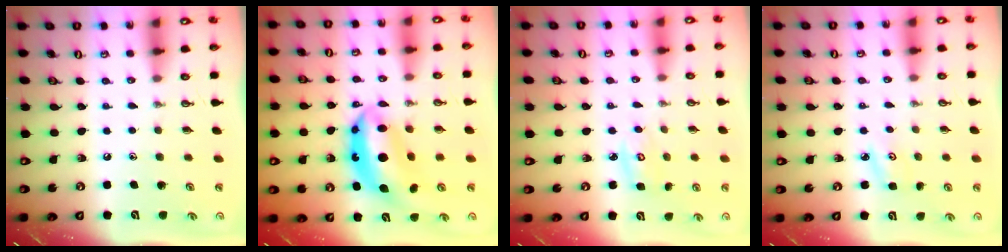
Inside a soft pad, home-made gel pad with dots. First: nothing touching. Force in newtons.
{"total": 14.1, "press": 14.0, "slide": 1.6}
{"total": 5.0, "press": 5.0, "slide": 0.4}
{"total": 3.9, "press": 3.8, "slide": 0.5}